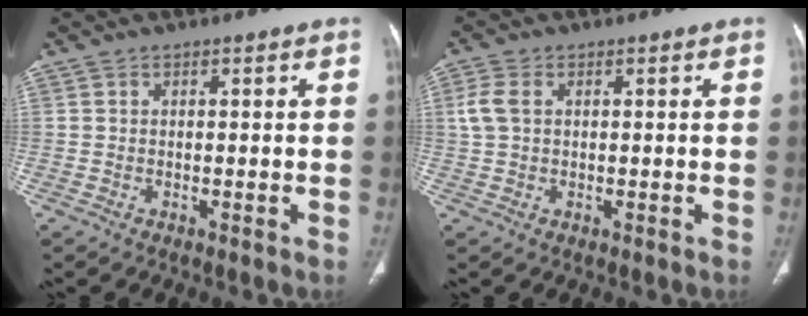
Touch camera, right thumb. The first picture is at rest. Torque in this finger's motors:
{"motor_torque": [-0.37, 0.41, 0.13, -0.14, 0.02]}